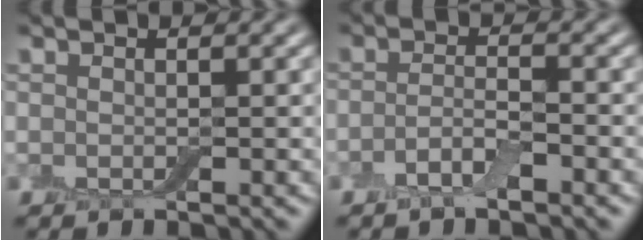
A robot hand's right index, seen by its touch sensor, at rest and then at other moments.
{"total": 2.3, "force": [-1.3, 0.6, 1.8], "torque": [-0.037, 0.004, -0.031]}